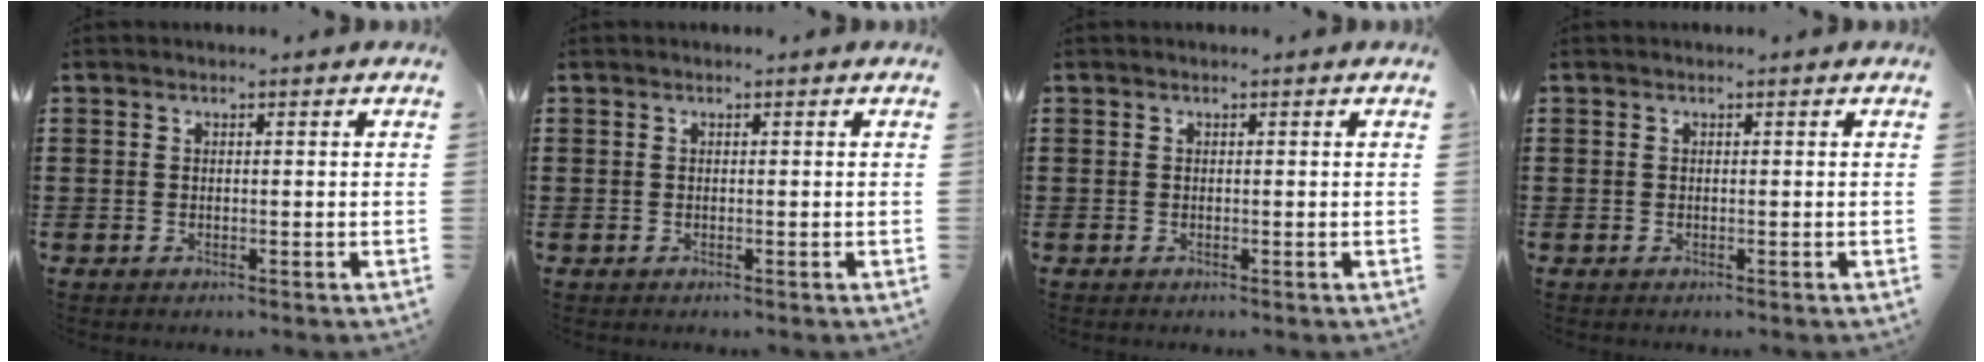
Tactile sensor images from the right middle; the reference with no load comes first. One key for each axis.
{"total": 0.0}
{"total": 0.0}
{"total": 0.0}